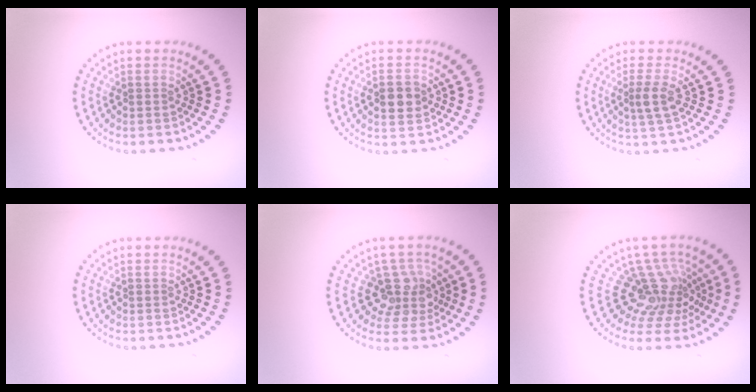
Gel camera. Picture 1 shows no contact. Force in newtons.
{"total": 3.0, "press": 3.0, "slide": 0.1}
{"total": 2.1, "press": 1.8, "slide": 1.0}
{"total": 0.0}
{"total": 3.7, "press": 3.0, "slide": 2.1}
{"total": 4.4, "press": 2.9, "slide": 3.4}